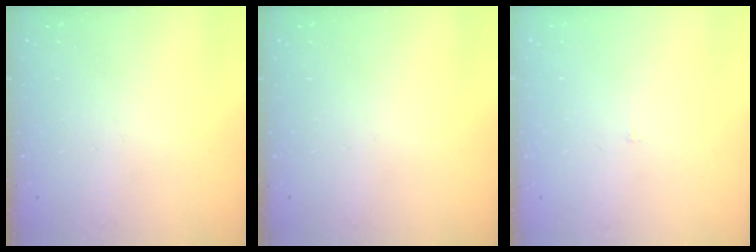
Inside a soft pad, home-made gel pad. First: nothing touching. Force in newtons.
{"total": 0.0}
{"total": 1.8, "press": 1.8, "slide": 0.1}